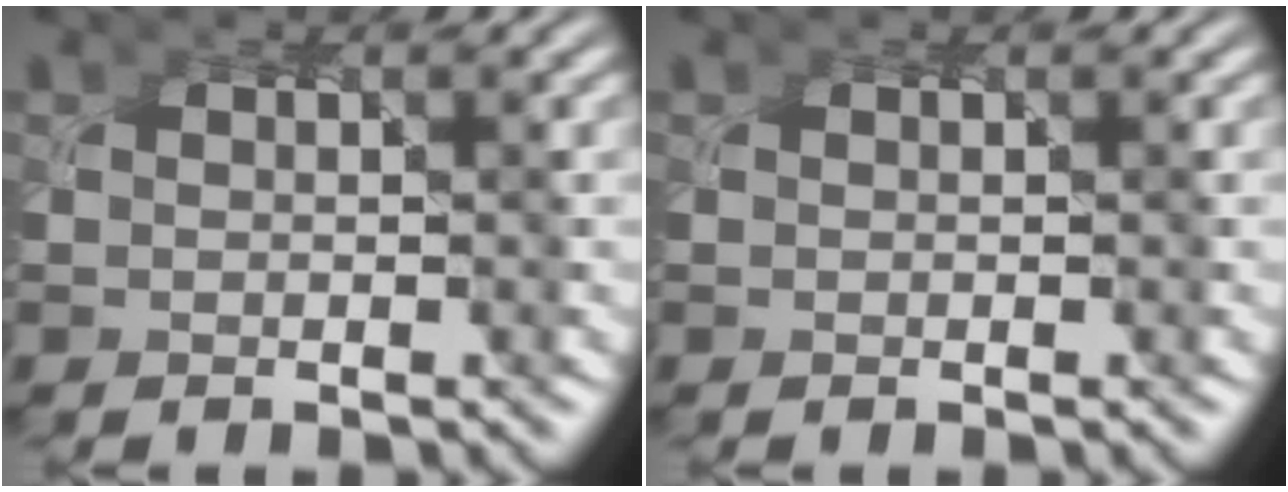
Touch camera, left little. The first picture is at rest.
{"total": 0.0}